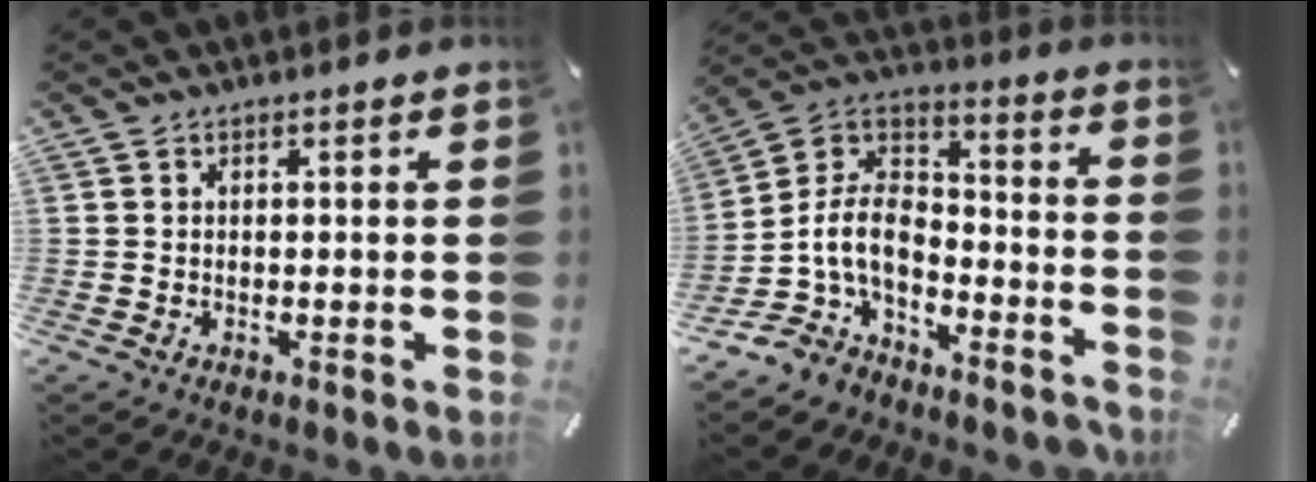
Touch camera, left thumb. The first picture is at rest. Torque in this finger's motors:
{"motor_torque": [0.76, 2.70, 0.26, 0.19, 0.15]}